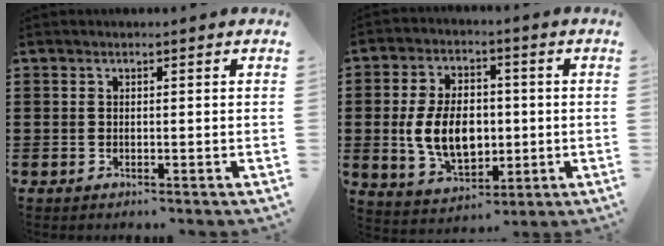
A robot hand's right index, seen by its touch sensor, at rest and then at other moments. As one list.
[{"total": 9.7, "force": [-0.5, 6.4, 7.3], "torque": [-0.147, 0.004, -0.013]}]